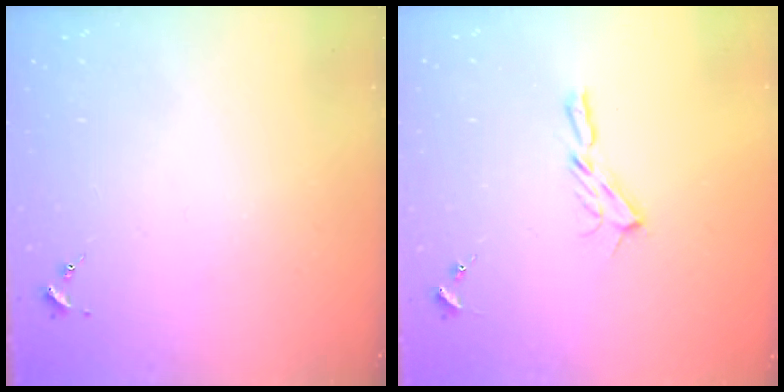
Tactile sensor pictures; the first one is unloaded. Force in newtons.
{"total": 5.9, "press": 5.9, "slide": 0.5}